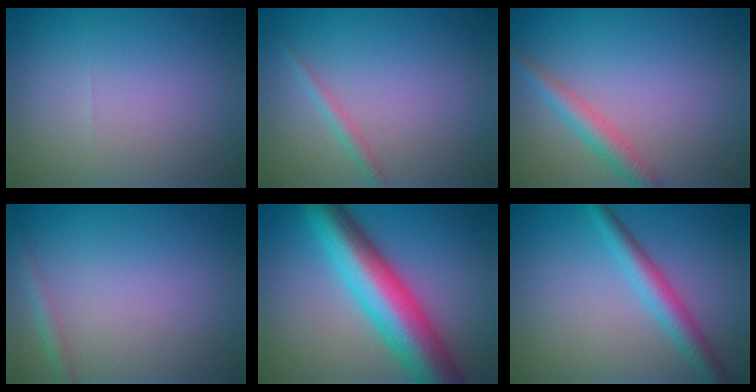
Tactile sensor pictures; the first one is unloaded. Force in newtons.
{"total": 1.3, "press": 1.3, "slide": 0.0}
{"total": 2.5, "press": 2.5, "slide": 0.1}
{"total": 1.3, "press": 1.3, "slide": 0.1}
{"total": 10.5, "press": 10.5, "slide": 0.2}
{"total": 3.3, "press": 3.3, "slide": 0.1}